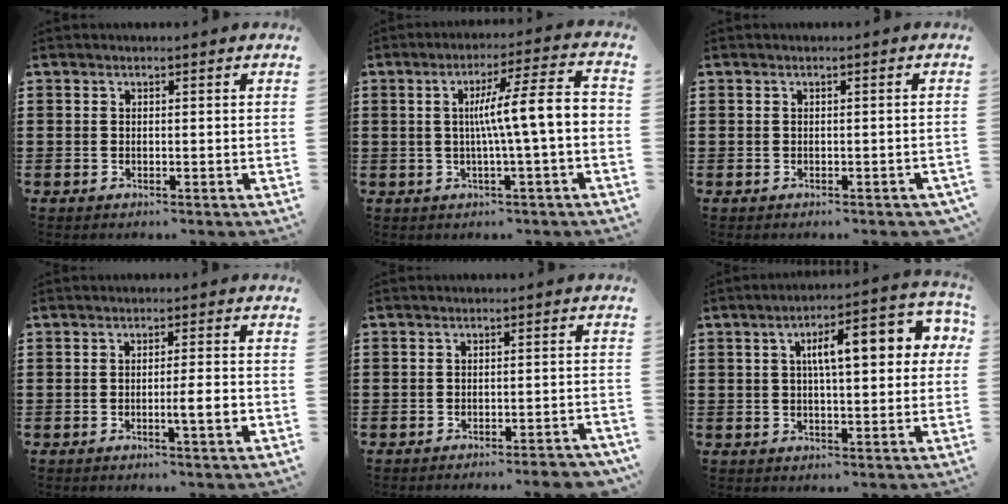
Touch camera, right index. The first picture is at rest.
{"total": 8.8, "force": [-0.4, 0.2, 8.8], "torque": [-0.152, -0.004, -0.016]}
{"total": 0.5, "force": [-0.4, 0.3, 0.1], "torque": [-0.004, -0.002, -0.009]}
{"total": 4.2, "force": [-1.3, 0.1, 4.0], "torque": [-0.065, -0.010, -0.021]}
{"total": 2.6, "force": [-2.4, -0.2, 1.0], "torque": [-0.018, -0.004, -0.048]}
{"total": 9.1, "force": [2.3, 2.8, 8.3], "torque": [-0.132, -0.002, 0.028]}